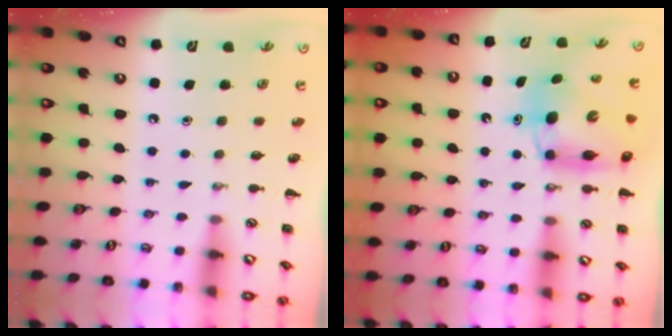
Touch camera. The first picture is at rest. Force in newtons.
{"total": 7.9, "press": 7.6, "slide": 2.1}